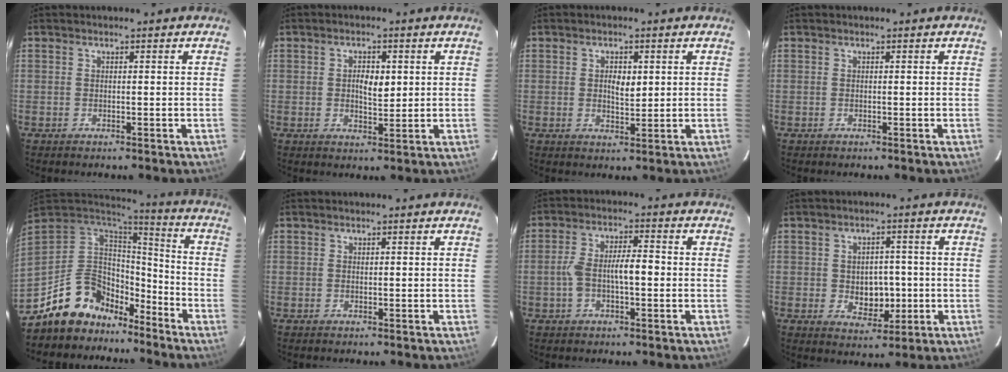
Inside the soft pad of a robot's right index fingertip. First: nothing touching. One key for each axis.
{"total": 3.8, "fx": 0.7, "fy": 1.8, "fz": 3.3, "tx": -0.055, "ty": -0.001, "tz": 0.012}
{"total": 3.1, "fx": 0.7, "fy": 1.4, "fz": 2.7, "tx": -0.045, "ty": -0.003, "tz": 0.012}
{"total": 0.0}
{"total": 12.7, "fx": -9.9, "fy": 7.4, "fz": 3.1, "tx": -0.048, "ty": 0.067, "tz": -0.174}
{"total": 0.0}
{"total": 6.5, "fx": -0.8, "fy": 2.0, "fz": 6.1, "tx": -0.127, "ty": 0.023, "tz": -0.015}
{"total": 5.7, "fx": -0.6, "fy": 3.8, "fz": 4.1, "tx": -0.053, "ty": 0.004, "tz": 0.001}